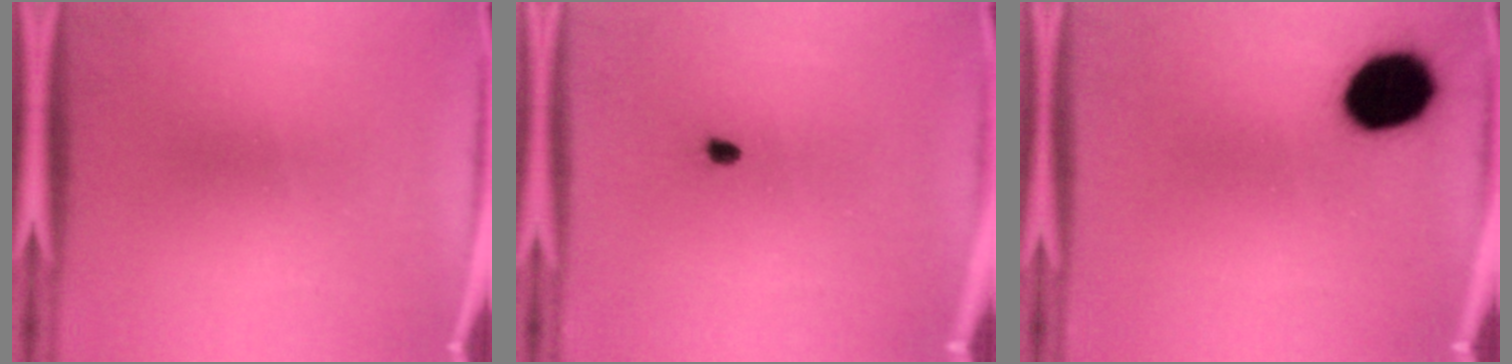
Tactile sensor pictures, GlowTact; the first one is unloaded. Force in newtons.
{"total": 1.0}
{"total": 15.8}